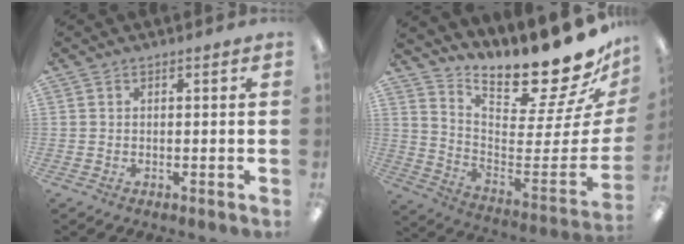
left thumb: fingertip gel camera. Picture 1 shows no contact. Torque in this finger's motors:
{"motor_torque": [0.16, 0.14, 0.72, -2.05, 0.08]}